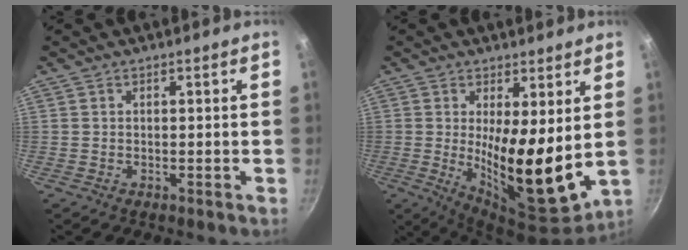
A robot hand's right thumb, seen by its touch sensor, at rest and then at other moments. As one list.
[{"total": 14.9, "force": [1.4, 4.9, 14.0], "torque": [-0.205, -0.043, 0.031]}]